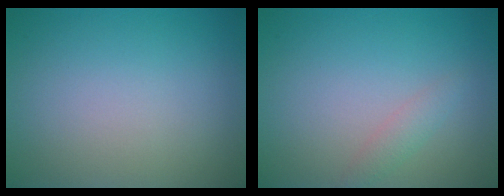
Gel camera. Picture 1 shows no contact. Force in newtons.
{"total": 1.2, "press": 1.2, "slide": 0.0}